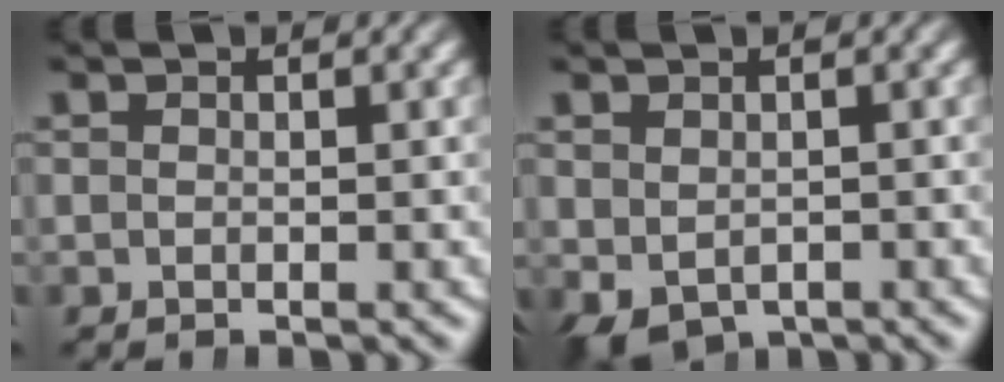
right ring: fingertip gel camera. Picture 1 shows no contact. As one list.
[{"total": 3.5, "force": [-1.8, 2.6, 1.4], "torque": [-0.033, -0.024, -0.008]}]